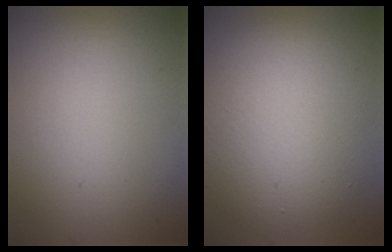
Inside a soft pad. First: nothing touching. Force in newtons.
{"total": 7.0, "press": 7.0, "slide": 0.2}